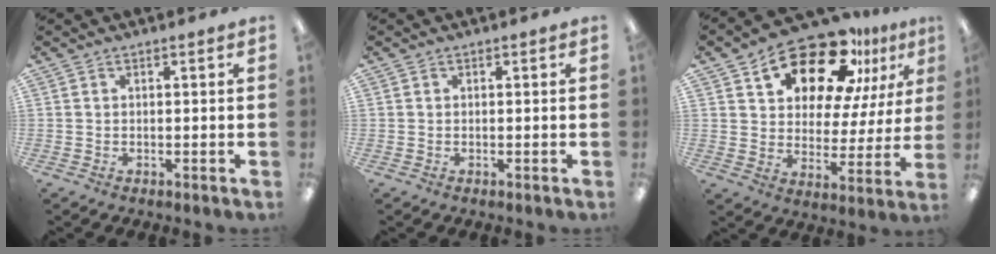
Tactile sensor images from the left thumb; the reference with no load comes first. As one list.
[{"total": 0.0}, {"total": 18.8, "force": [13.8, 8.7, 9.5], "torque": [-0.162, -0.087, 0.237]}]